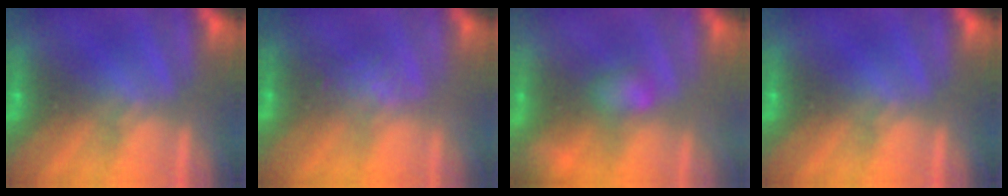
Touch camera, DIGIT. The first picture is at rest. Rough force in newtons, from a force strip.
{"total": 2.4}
{"total": 2.9}
{"total": 0.0}